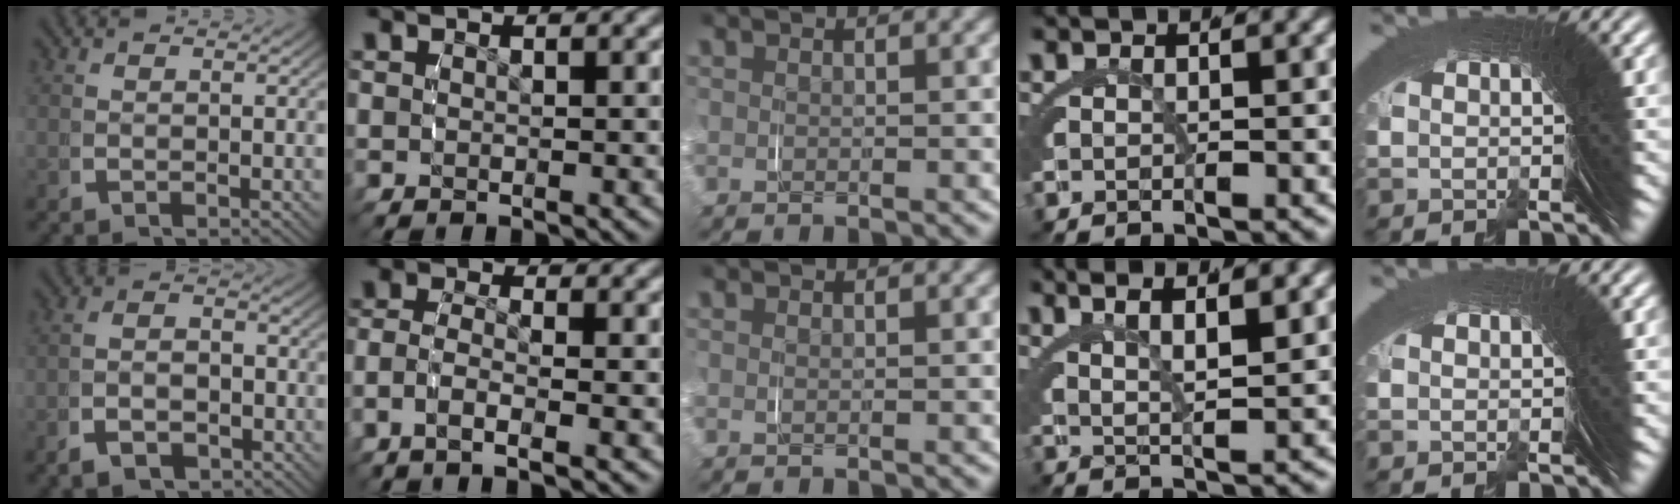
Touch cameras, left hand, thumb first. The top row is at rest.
{"thumb": {"total": 3.4, "force": [-1.8, 2.1, 2.0], "torque": [-0.030, -0.008, -0.030]}, "index": {"total": 2.9, "force": [-1.4, 1.0, 2.4], "torque": [-0.070, -0.015, -0.023]}, "ring": {"total": 5.2, "force": [3.5, 0.9, 3.7], "torque": [-0.041, 0.016, 0.056]}, "little": {"total": 0.9, "force": [-0.2, -0.4, -0.8], "torque": [0.015, 0.003, -0.003]}}